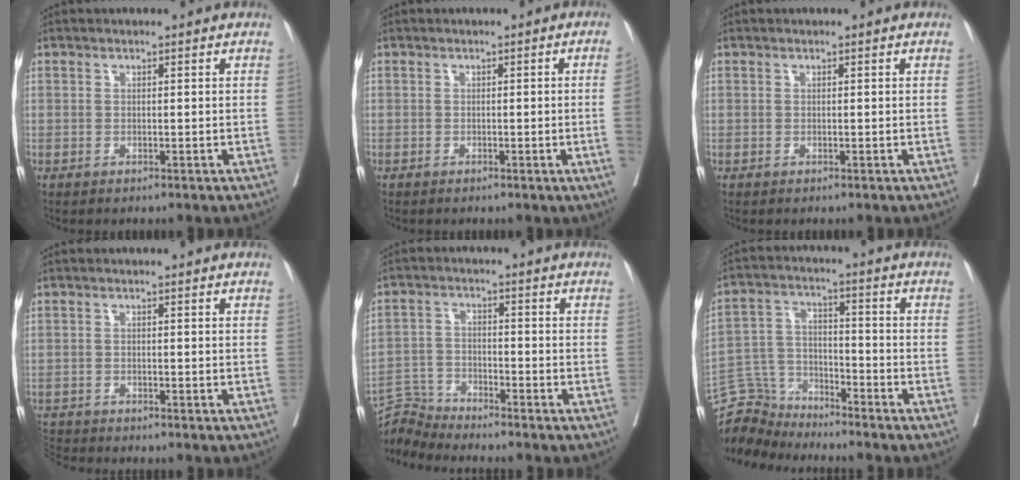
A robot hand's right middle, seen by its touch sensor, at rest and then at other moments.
{"total": 2.6, "force": [-0.4, -1.0, 2.4], "torque": [-0.029, -0.006, -0.003]}
{"total": 0.0}
{"total": 3.4, "force": [-3.4, 0.1, -0.4], "torque": [0.003, -0.015, -0.062]}
{"total": 5.8, "force": [-5.6, -1.2, -0.9], "torque": [0.007, -0.006, -0.109]}
{"total": 7.8, "force": [-7.6, 1.5, -0.9], "torque": [0.006, 0.017, -0.150]}